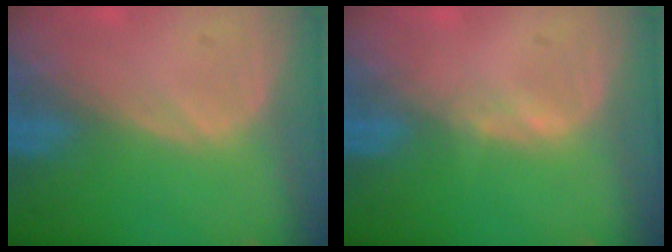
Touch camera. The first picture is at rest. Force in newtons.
{"total": 0.6, "press": 0.5, "slide": 0.3}